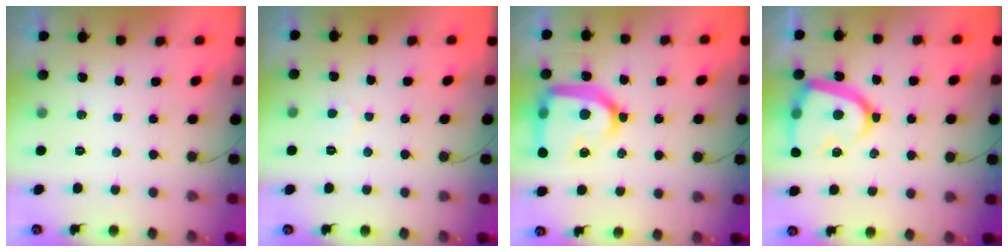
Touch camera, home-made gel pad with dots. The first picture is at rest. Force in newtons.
{"total": 2.8, "press": 2.8, "slide": 0.3}
{"total": 22.5, "press": 22.4, "slide": 2.0}
{"total": 16.9, "press": 16.9, "slide": 1.4}